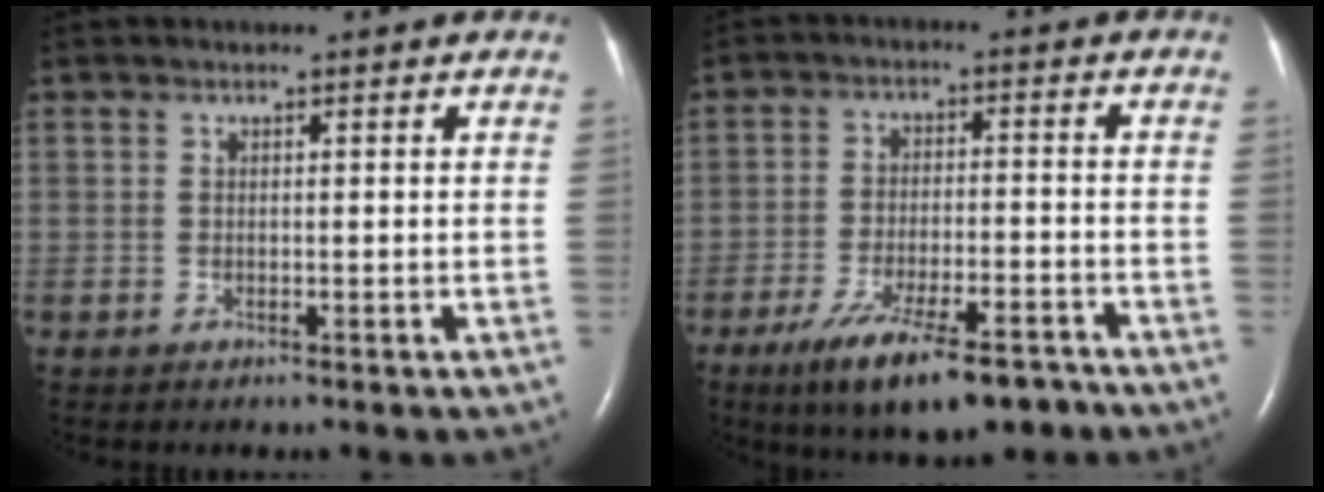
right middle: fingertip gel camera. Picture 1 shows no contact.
{"total": 12.4, "force": [-8.6, 3.2, 8.4], "torque": [-0.143, -0.018, -0.140]}